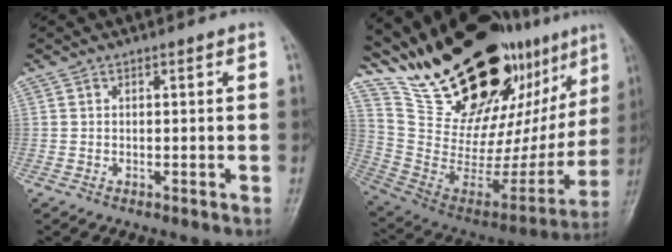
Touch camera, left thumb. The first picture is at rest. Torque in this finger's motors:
{"motor_torque": [3.07, 1.94, 1.25, -1.52, 0.30]}